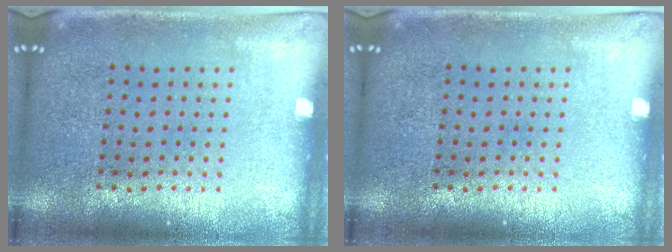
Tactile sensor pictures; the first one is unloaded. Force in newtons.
{"total": 0.0}